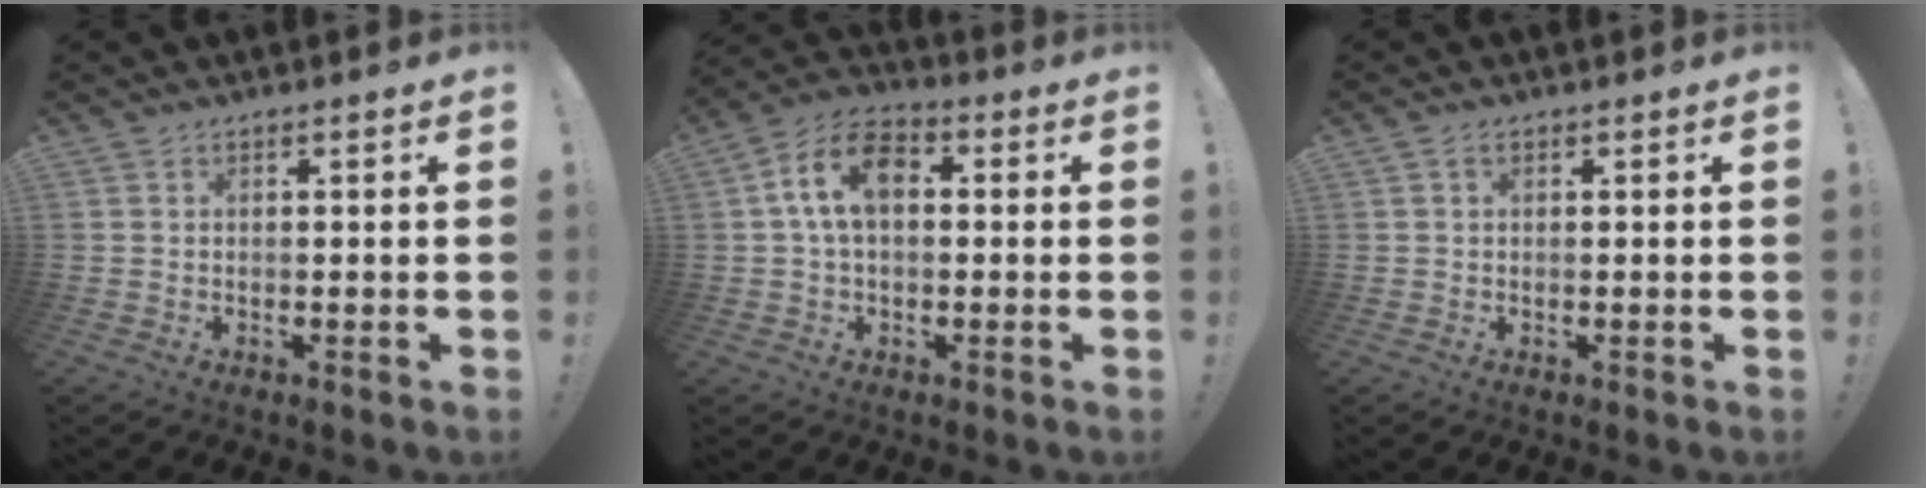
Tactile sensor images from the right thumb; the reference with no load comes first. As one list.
[{"total": 11.7, "force": [1.9, 7.5, 8.8], "torque": [-0.153, 0.016, 0.039]}, {"total": 0.9, "force": [0.4, 0.6, 0.5], "torque": [-0.008, 0.002, 0.006]}]